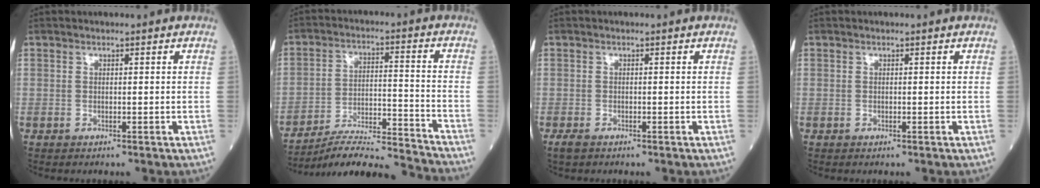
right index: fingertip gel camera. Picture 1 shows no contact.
{"total": 14.3, "force": [-13.9, -1.5, 3.2], "torque": [-0.049, 0.013, -0.227]}
{"total": 1.5, "force": [-1.1, 0.6, 0.8], "torque": [-0.024, -0.004, -0.019]}
{"total": 0.0}